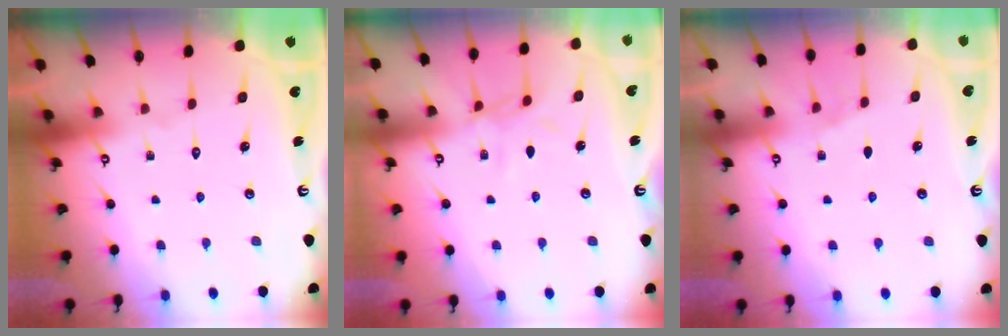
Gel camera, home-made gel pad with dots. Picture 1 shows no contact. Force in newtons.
{"total": 5.9, "press": 5.9, "slide": 0.7}
{"total": 1.8, "press": 1.3, "slide": 1.2}